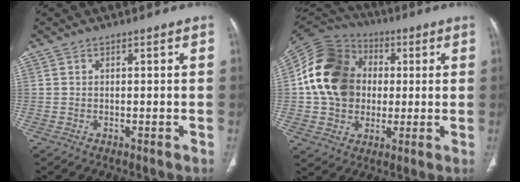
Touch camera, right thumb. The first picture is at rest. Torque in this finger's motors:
{"motor_torque": [-0.22, 0.91, 0.98, -0.81, 0.19]}